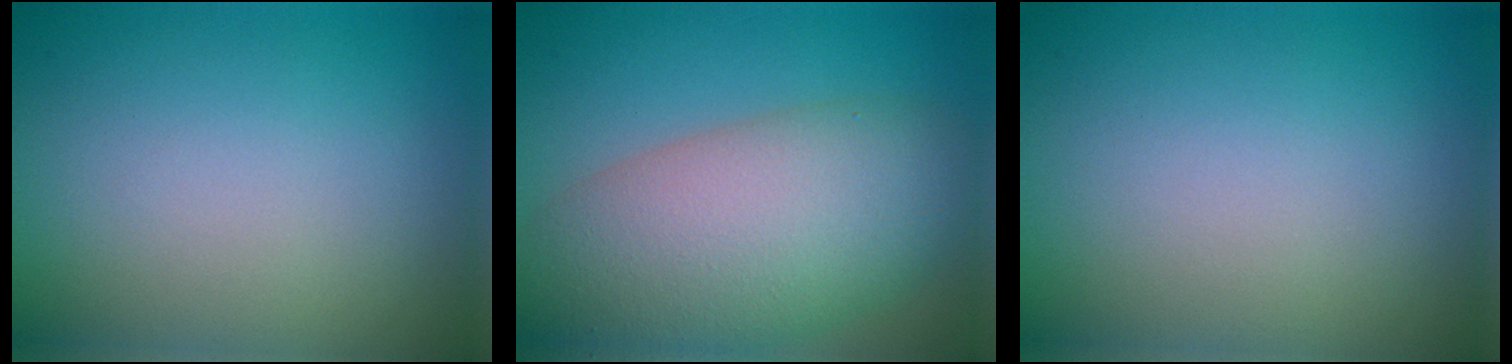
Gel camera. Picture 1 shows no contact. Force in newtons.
{"total": 10.6, "press": 10.6, "slide": 0.3}
{"total": 0.0}